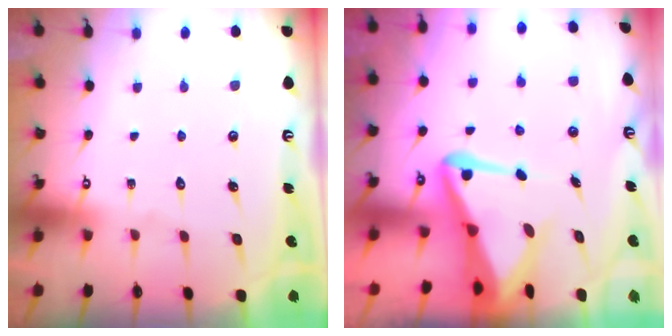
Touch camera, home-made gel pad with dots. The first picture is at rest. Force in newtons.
{"total": 7.6, "press": 7.5, "slide": 1.6}